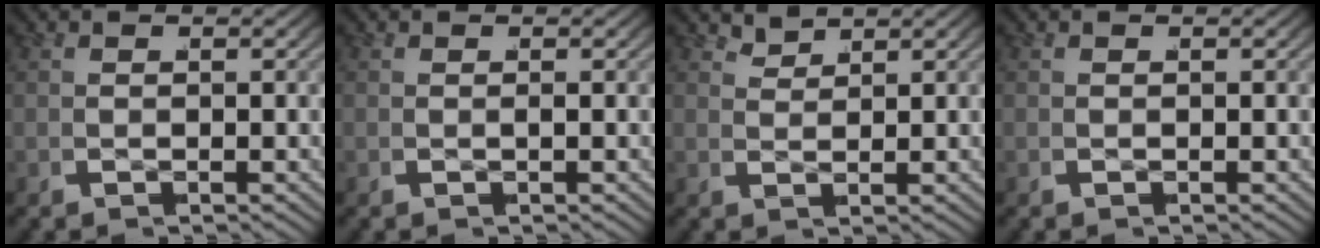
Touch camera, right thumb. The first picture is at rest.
{"total": 0.0}
{"total": 2.2, "force": [1.8, -1.0, -0.6], "torque": [0.019, 0.013, 0.033]}
{"total": 0.0}